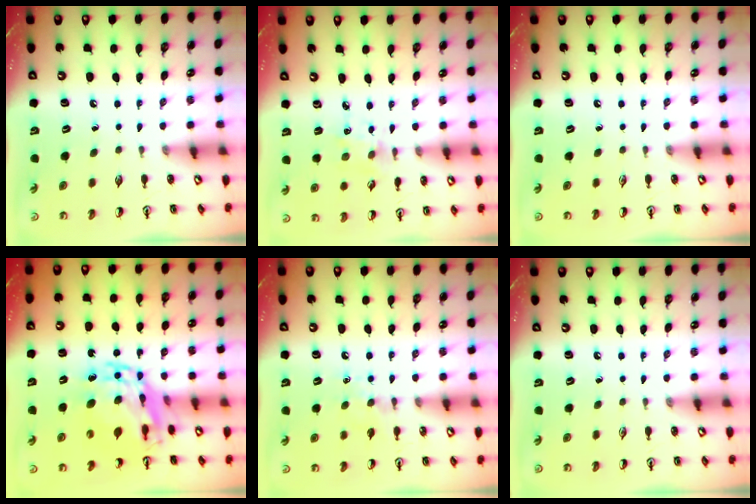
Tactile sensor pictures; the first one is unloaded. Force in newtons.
{"total": 2.1, "press": 2.1, "slide": 0.0}
{"total": 0.0}
{"total": 16.4, "press": 16.3, "slide": 2.0}
{"total": 5.5, "press": 5.5, "slide": 0.8}
{"total": 0.0}